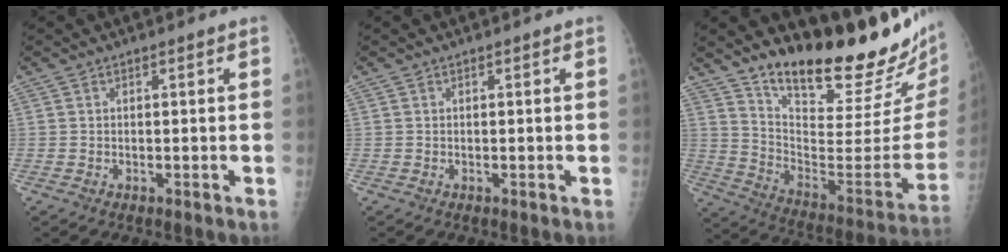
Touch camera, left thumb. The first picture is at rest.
{"total": 0.0}
{"total": 25.7, "force": [21.4, 4.7, 13.4], "torque": [-0.177, -0.163, 0.315]}